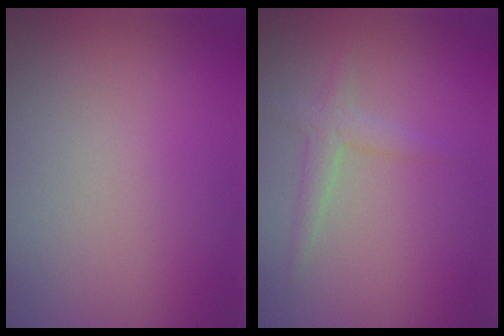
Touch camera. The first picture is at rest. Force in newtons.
{"total": 1.8, "press": 1.8, "slide": 0.0}